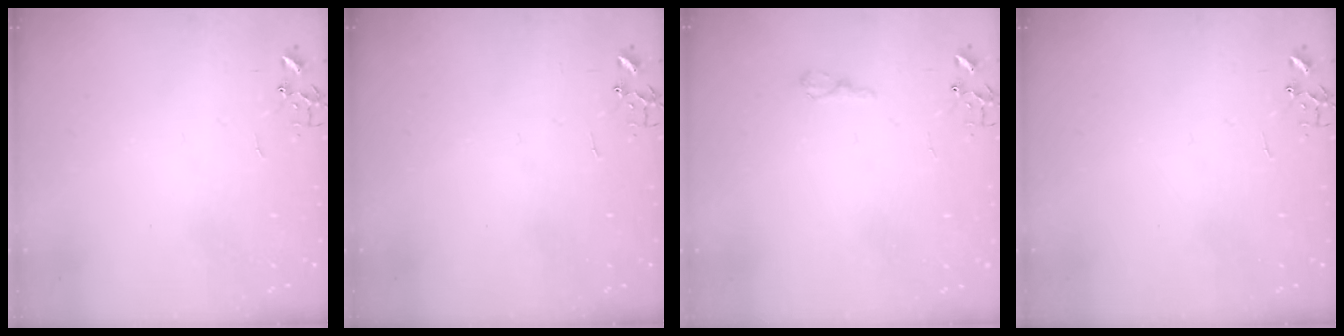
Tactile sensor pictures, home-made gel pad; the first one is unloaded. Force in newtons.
{"total": 0.0}
{"total": 7.3, "press": 7.3, "slide": 0.9}
{"total": 0.0}